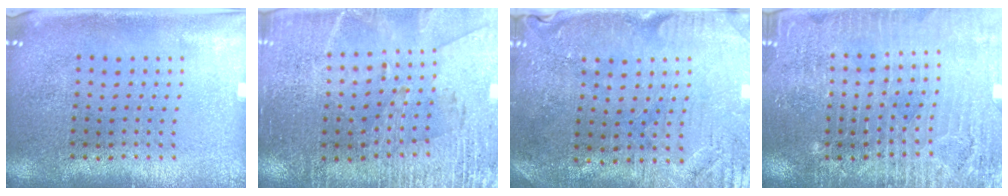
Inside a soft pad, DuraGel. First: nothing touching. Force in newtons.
{"total": 2.9, "press": 2.8, "slide": 0.8}
{"total": 0.8, "press": 0.6, "slide": 0.5}
{"total": 3.2, "press": 3.1, "slide": 0.7}